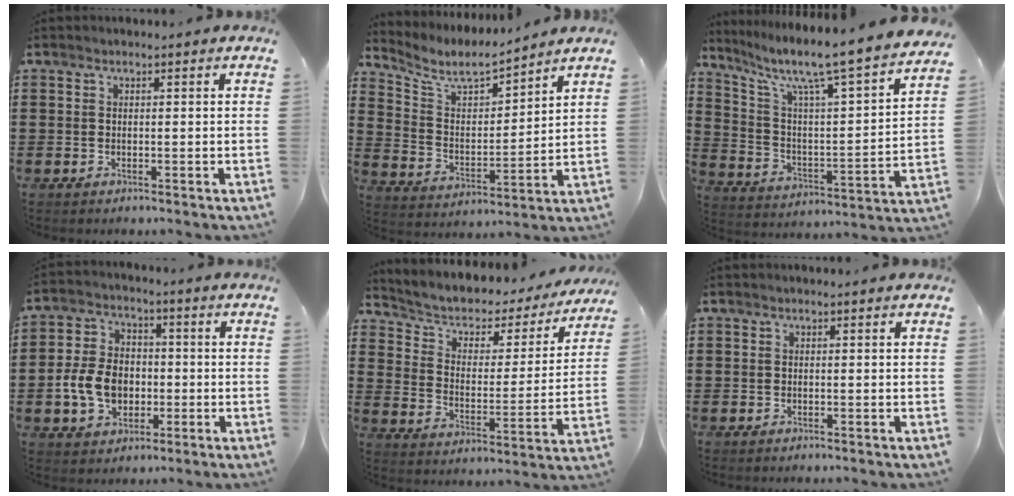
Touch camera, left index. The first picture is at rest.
{"total": 6.6, "force": [5.8, 1.5, 2.7], "torque": [-0.081, -0.036, 0.097]}
{"total": 8.1, "force": [6.6, 0.0, 4.7], "torque": [-0.120, -0.059, 0.099]}
{"total": 8.3, "force": [-1.8, 6.4, 5.1], "torque": [-0.116, 0.008, -0.038]}
{"total": 3.5, "force": [2.2, 2.4, 1.3], "torque": [-0.046, -0.023, 0.026]}
{"total": 0.0}